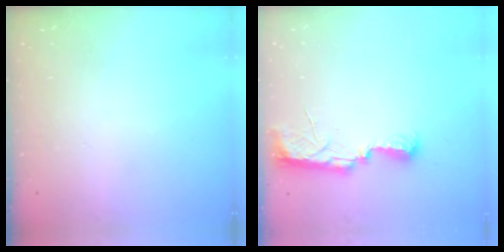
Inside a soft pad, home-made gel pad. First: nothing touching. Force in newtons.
{"total": 10.6, "press": 9.2, "slide": 5.3}